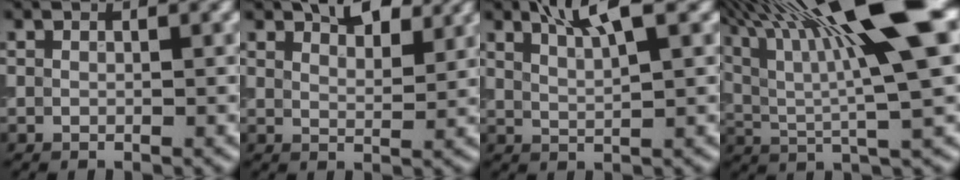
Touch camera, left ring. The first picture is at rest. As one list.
[{"total": 2.8, "force": [2.4, 1.1, 1.0], "torque": [-0.013, 0.004, 0.035]}, {"total": 3.8, "force": [2.5, 0.7, 2.8], "torque": [-0.041, 0.008, 0.044]}, {"total": 14.9, "force": [5.6, 3.4, 13.4], "torque": [-0.233, 0.020, 0.094]}]